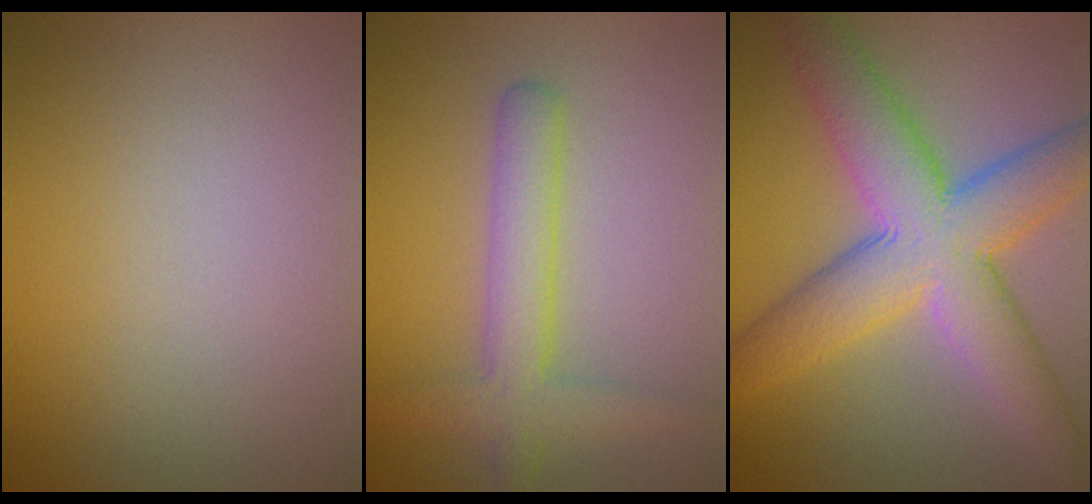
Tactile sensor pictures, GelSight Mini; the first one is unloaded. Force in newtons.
{"total": 3.7, "press": 3.7, "slide": 0.2}
{"total": 9.7, "press": 9.7, "slide": 0.3}